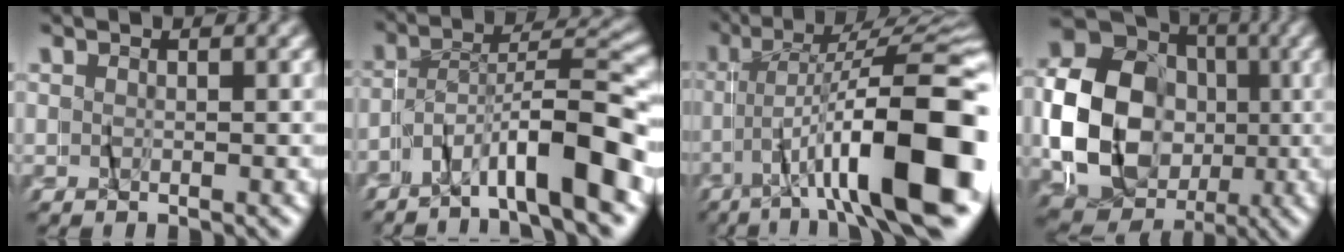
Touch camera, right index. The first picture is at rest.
{"total": 7.7, "force": [-4.9, 2.2, 5.6], "torque": [-0.080, 0.007, -0.086]}
{"total": 14.0, "force": [-5.0, 3.4, 12.6], "torque": [-0.174, -0.013, -0.068]}
{"total": 15.6, "force": [-0.8, 13.2, 8.2], "torque": [-0.176, -0.021, -0.018]}